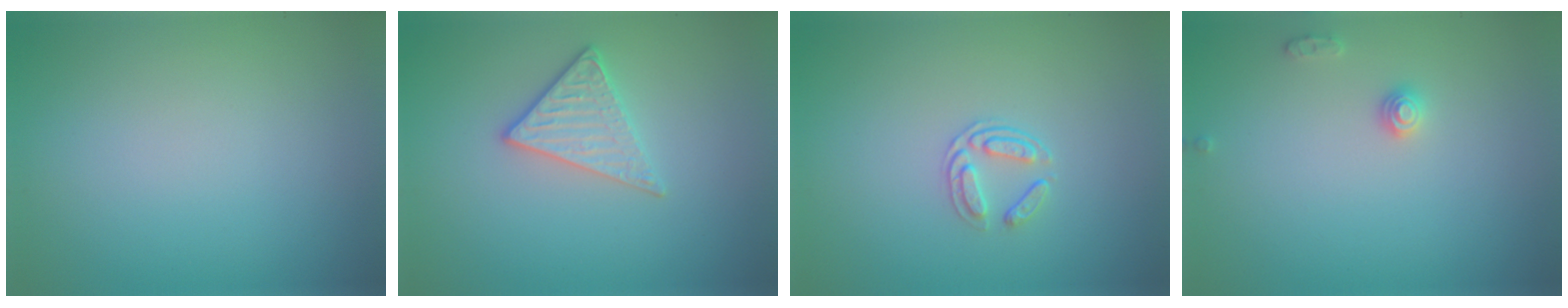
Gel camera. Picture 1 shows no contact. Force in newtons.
{"total": 2.8, "press": 2.5, "slide": 1.3}
{"total": 1.7, "press": 1.3, "slide": 1.1}
{"total": 1.2, "press": 1.2, "slide": 0.0}